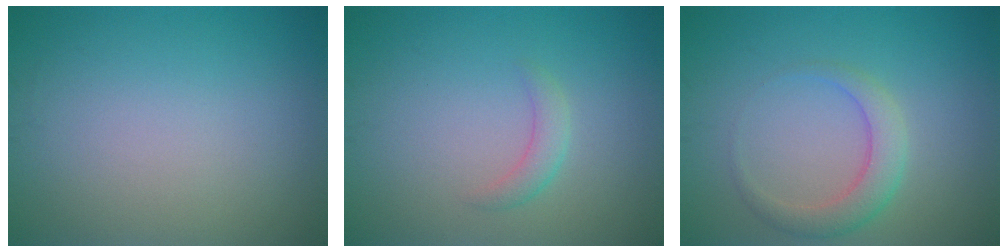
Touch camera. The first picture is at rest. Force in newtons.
{"total": 1.6, "press": 1.6, "slide": 0.1}
{"total": 2.9, "press": 2.9, "slide": 0.1}